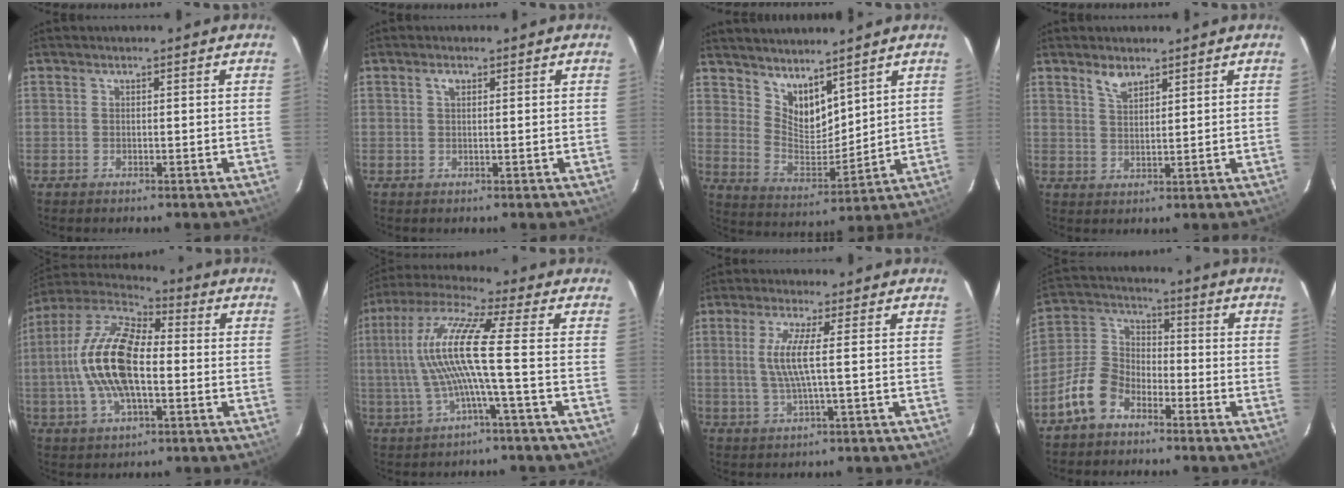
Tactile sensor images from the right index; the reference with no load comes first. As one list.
[{"total": 1.3, "force": [0.6, 0.5, 1.0], "torque": [-0.021, 0.005, 0.009]}, {"total": 9.1, "force": [7.1, 4.0, 4.0], "torque": [-0.068, -0.004, 0.143]}, {"total": 3.4, "force": [2.6, 1.2, 1.8], "torque": [-0.033, 0.002, 0.047]}, {"total": 17.2, "force": [-1.1, 7.9, 15.3], "torque": [-0.308, 0.011, -0.031]}, {"total": 12.2, "force": [-0.9, -0.9, 12.1], "torque": [-0.237, 0.007, -0.017]}, {"total": 5.9, "force": [0.4, -0.3, 5.9], "torque": [-0.122, -0.006, 0.011]}, {"total": 9.6, "force": [-6.2, 5.8, 4.4], "torque": [-0.102, 0.029, -0.126]}]